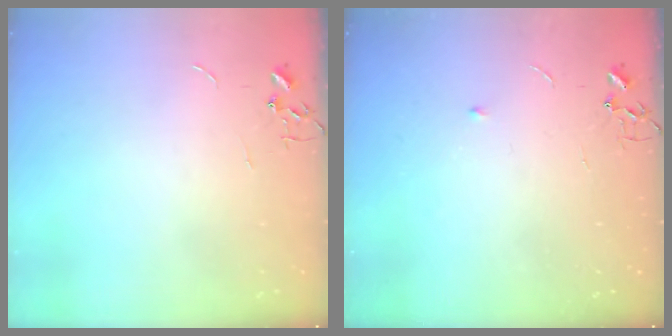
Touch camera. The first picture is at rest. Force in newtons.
{"total": 3.2, "press": 3.1, "slide": 0.5}